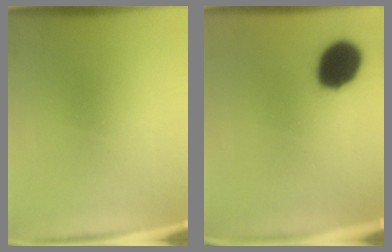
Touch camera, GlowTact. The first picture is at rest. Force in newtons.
{"total": 14.4}